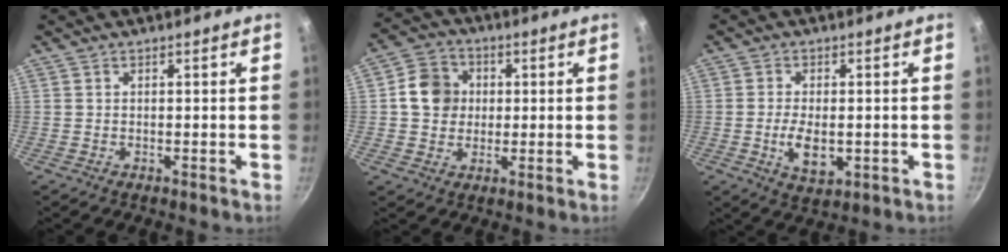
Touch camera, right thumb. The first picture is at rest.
{"total": 8.4, "force": [1.0, 7.5, 3.8], "torque": [-0.034, 0.011, 0.004]}
{"total": 6.7, "force": [-1.0, 3.7, 5.5], "torque": [-0.097, -0.004, -0.011]}